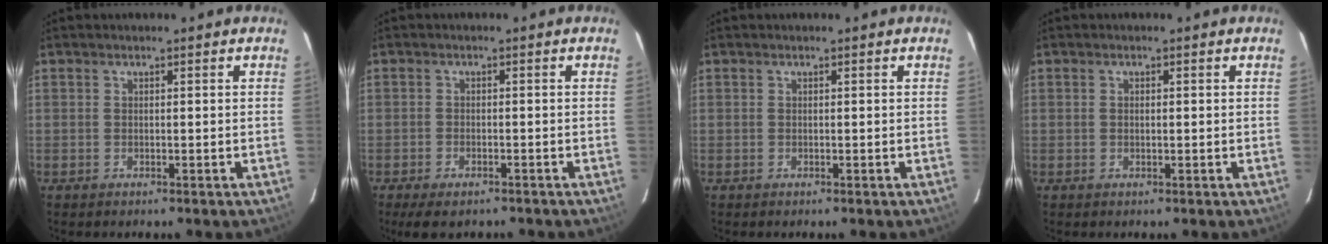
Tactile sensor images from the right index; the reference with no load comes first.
{"total": 5.3, "force": [-3.9, 2.0, 2.9], "torque": [-0.071, -0.019, -0.061]}
{"total": 0.0}
{"total": 0.7, "force": [0.0, 0.4, 0.6], "torque": [-0.011, 0.002, -0.001]}